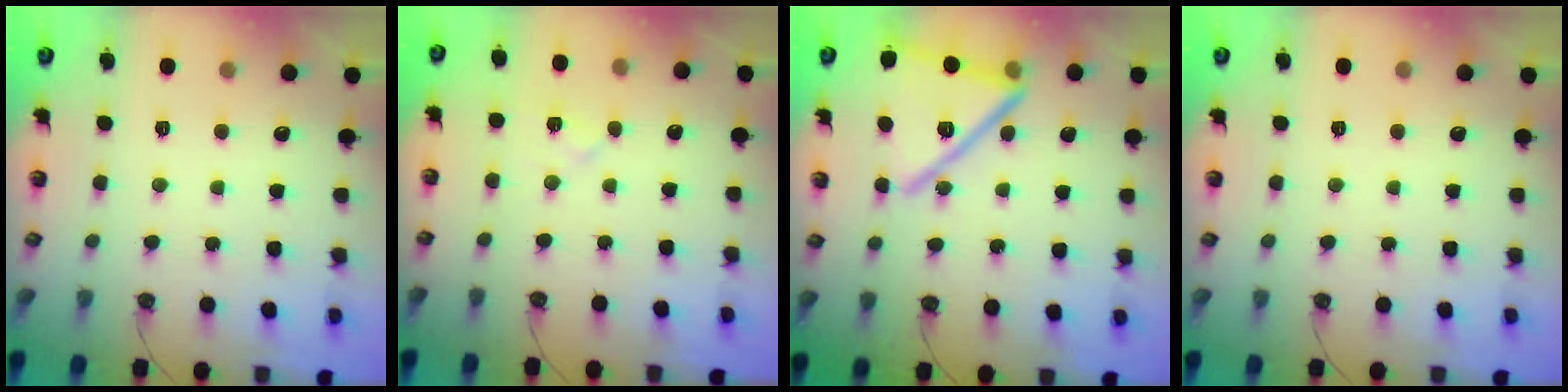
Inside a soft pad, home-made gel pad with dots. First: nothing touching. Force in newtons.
{"total": 6.2, "press": 5.8, "slide": 2.1}
{"total": 20.3, "press": 20.2, "slide": 1.9}
{"total": 0.0}